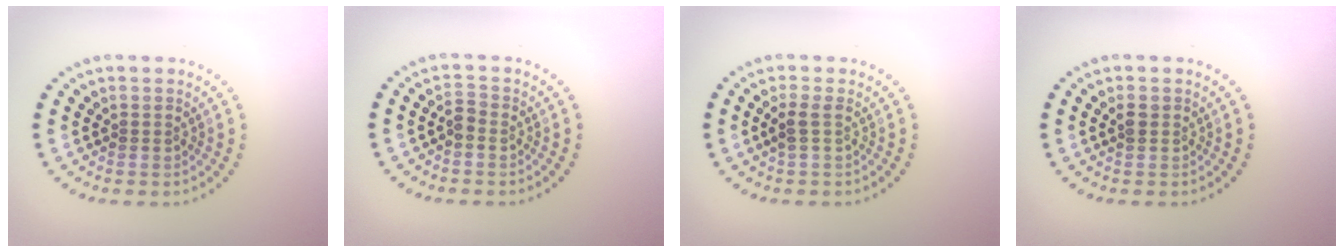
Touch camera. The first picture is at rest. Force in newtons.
{"total": 1.1, "press": 1.0, "slide": 0.5}
{"total": 1.2, "press": 1.1, "slide": 0.5}
{"total": 1.2, "press": 1.1, "slide": 0.4}